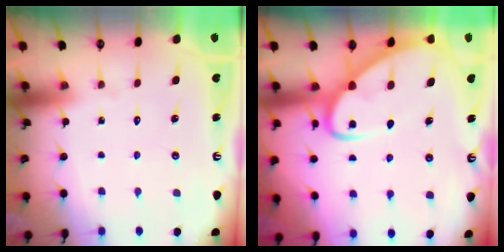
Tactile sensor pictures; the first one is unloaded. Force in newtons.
{"total": 7.2, "press": 7.2, "slide": 0.8}